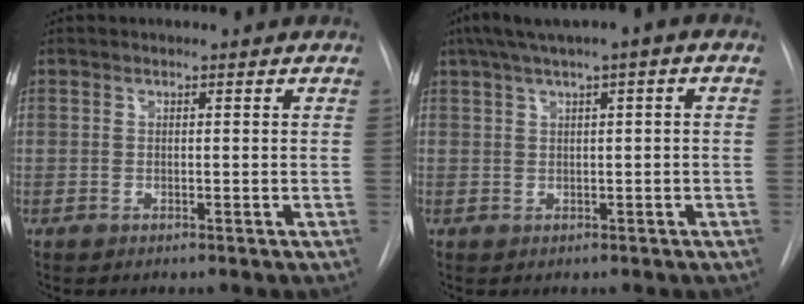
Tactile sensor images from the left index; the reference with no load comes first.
{"total": 5.3, "force": [2.2, 1.1, 4.7], "torque": [-0.082, 0.033, 0.034]}